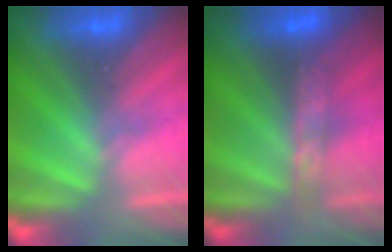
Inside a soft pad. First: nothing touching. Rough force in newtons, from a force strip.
{"total": 8.5}